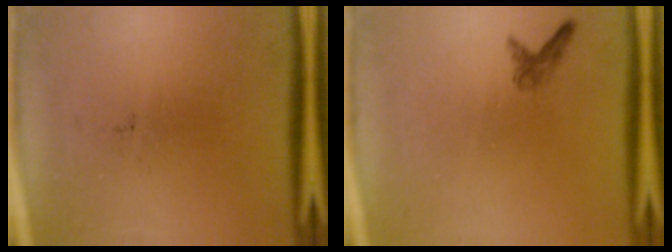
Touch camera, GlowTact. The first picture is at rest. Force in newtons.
{"total": 1.1}